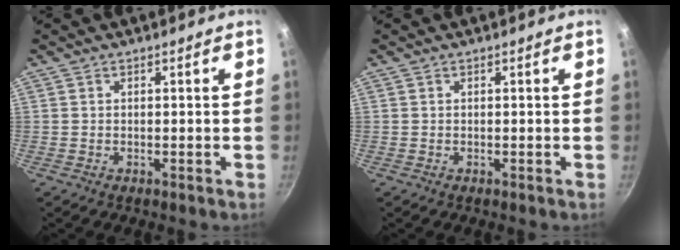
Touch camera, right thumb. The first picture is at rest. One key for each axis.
{"total": 0.0}